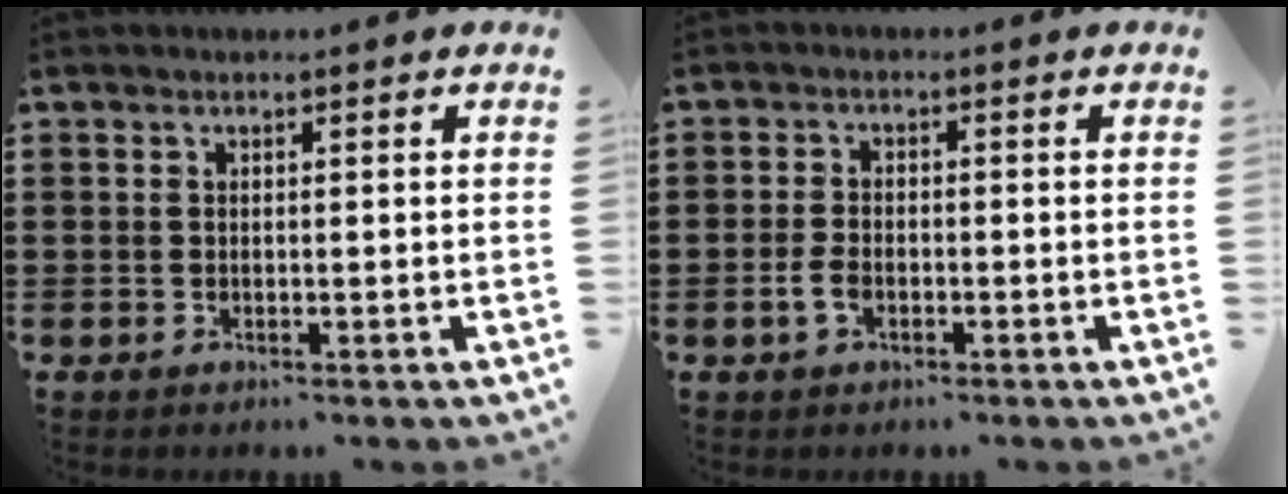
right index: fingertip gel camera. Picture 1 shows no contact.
{"total": 2.8, "force": [-1.2, 1.5, 2.1], "torque": [-0.054, -0.004, -0.026]}